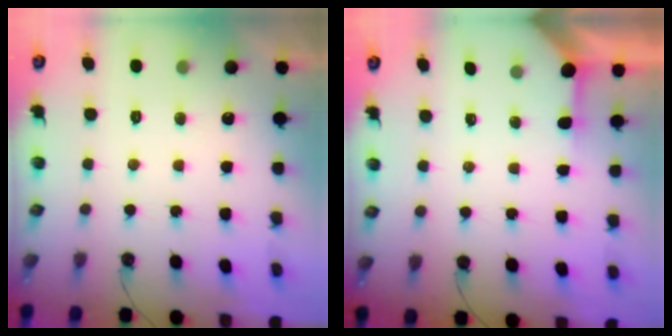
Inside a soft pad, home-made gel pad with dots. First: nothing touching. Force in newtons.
{"total": 3.1, "press": 3.0, "slide": 0.3}